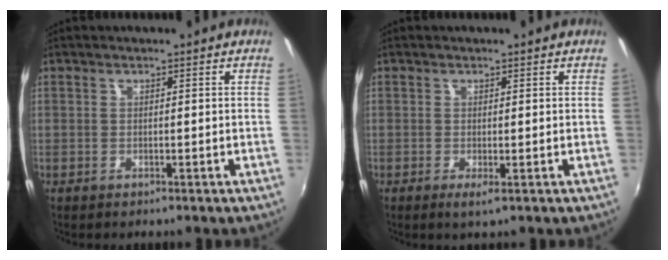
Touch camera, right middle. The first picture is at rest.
{"total": 1.2, "force": [-0.2, 0.0, 1.2], "torque": [-0.024, -0.007, -0.006]}